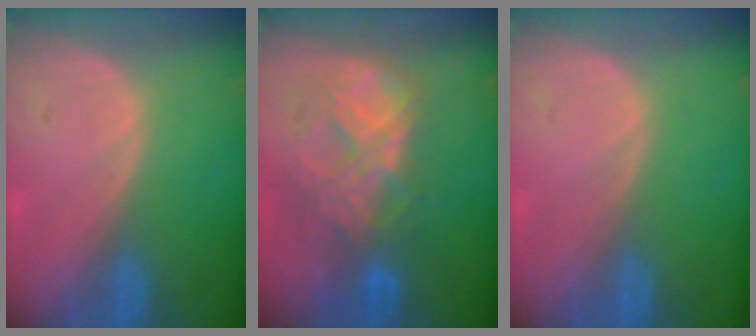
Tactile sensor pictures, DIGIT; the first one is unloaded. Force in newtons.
{"total": 9.0, "press": 7.7, "slide": 4.6}
{"total": 0.0}